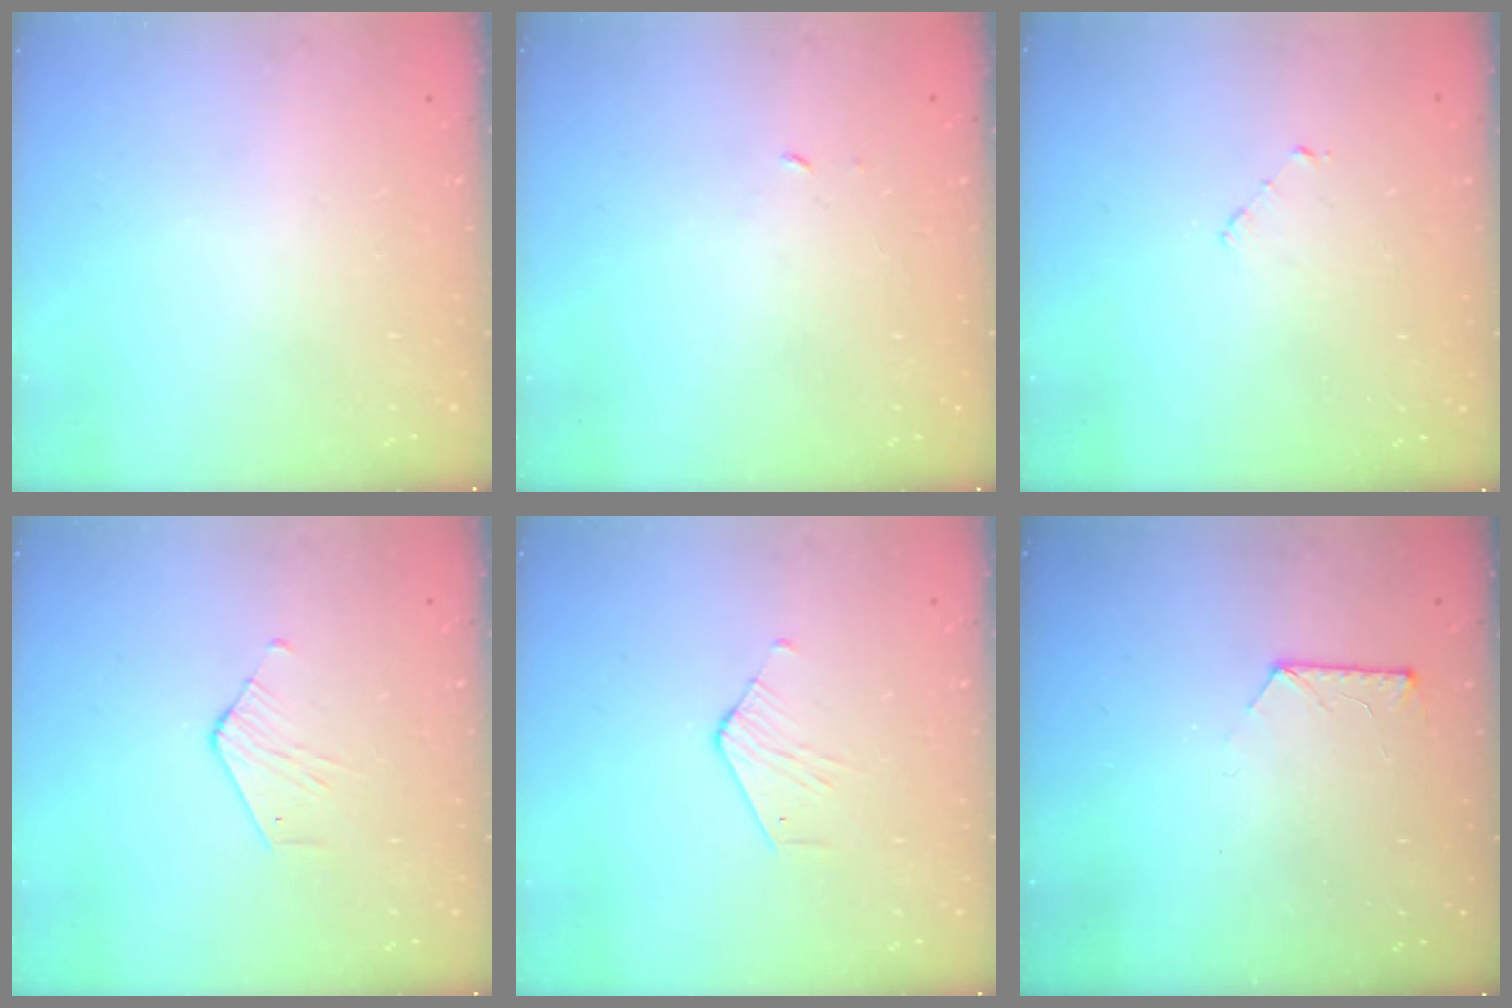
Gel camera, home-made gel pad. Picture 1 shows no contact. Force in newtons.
{"total": 1.9, "press": 1.9, "slide": 0.1}
{"total": 2.5, "press": 2.5, "slide": 0.2}
{"total": 3.1, "press": 3.1, "slide": 0.3}
{"total": 3.1, "press": 3.1, "slide": 0.3}
{"total": 7.9, "press": 7.8, "slide": 0.9}